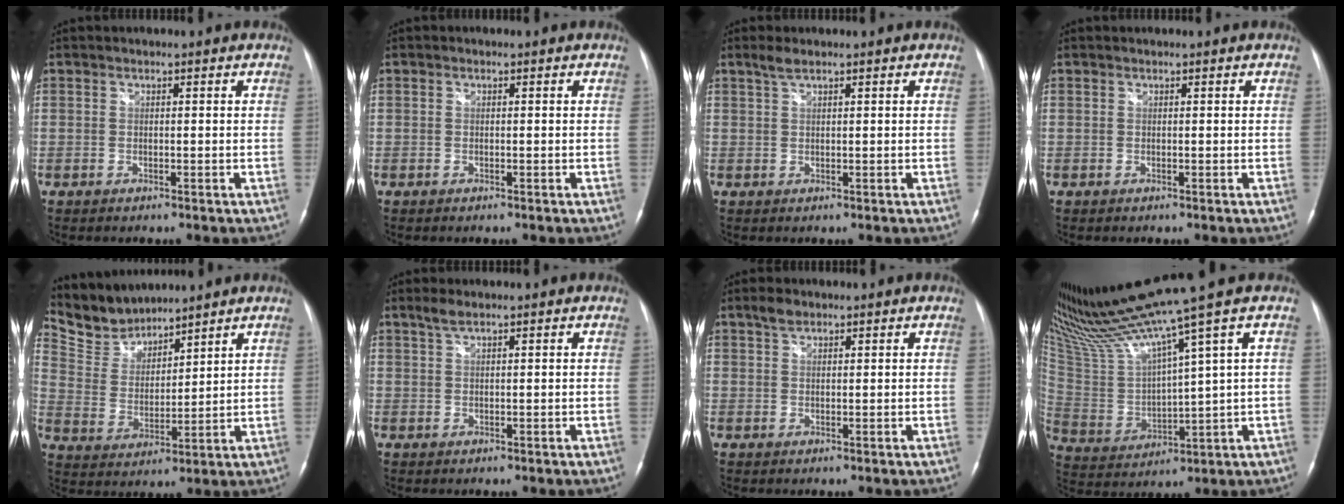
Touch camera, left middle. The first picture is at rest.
{"total": 0.0}
{"total": 1.6, "force": [1.3, 0.2, 1.0], "torque": [-0.027, 0.007, 0.029]}
{"total": 0.0}
{"total": 8.1, "force": [7.8, 2.0, 0.4], "torque": [-0.022, 0.010, 0.170]}
{"total": 1.6, "force": [1.3, 0.2, 1.0], "torque": [-0.027, 0.007, 0.029]}
{"total": 1.9, "force": [1.4, 0.9, 0.8], "torque": [-0.020, 0.007, 0.027]}
{"total": 16.2, "force": [12.9, -2.6, 9.4], "torque": [-0.177, -0.025, 0.248]}